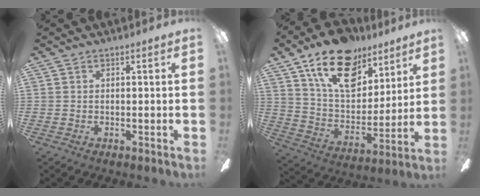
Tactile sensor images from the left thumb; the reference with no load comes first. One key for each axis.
{"total": 20.6, "fx": 12.5, "fy": 11.8, "fz": 11.4, "tx": -0.183, "ty": -0.064, "tz": 0.220}